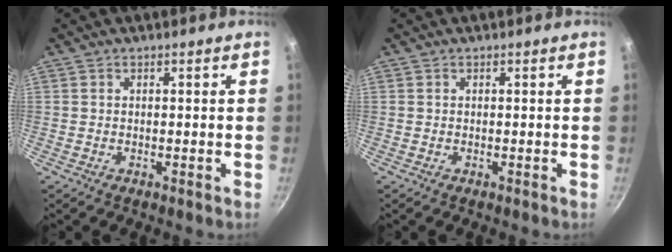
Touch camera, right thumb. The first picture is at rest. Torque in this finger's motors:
{"motor_torque": [0.01, 0.00, 0.13, 0.13, 0.02]}